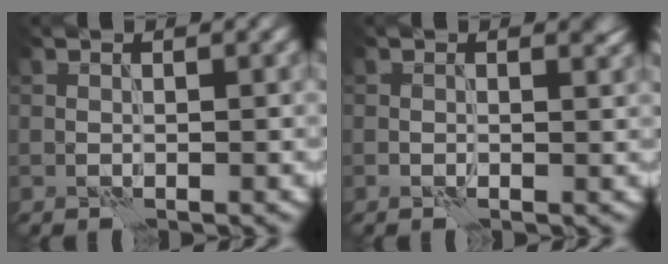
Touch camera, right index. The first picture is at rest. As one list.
[{"total": 1.1, "force": [0.3, 0.6, 0.8], "torque": [-0.005, -0.004, 0.005]}]